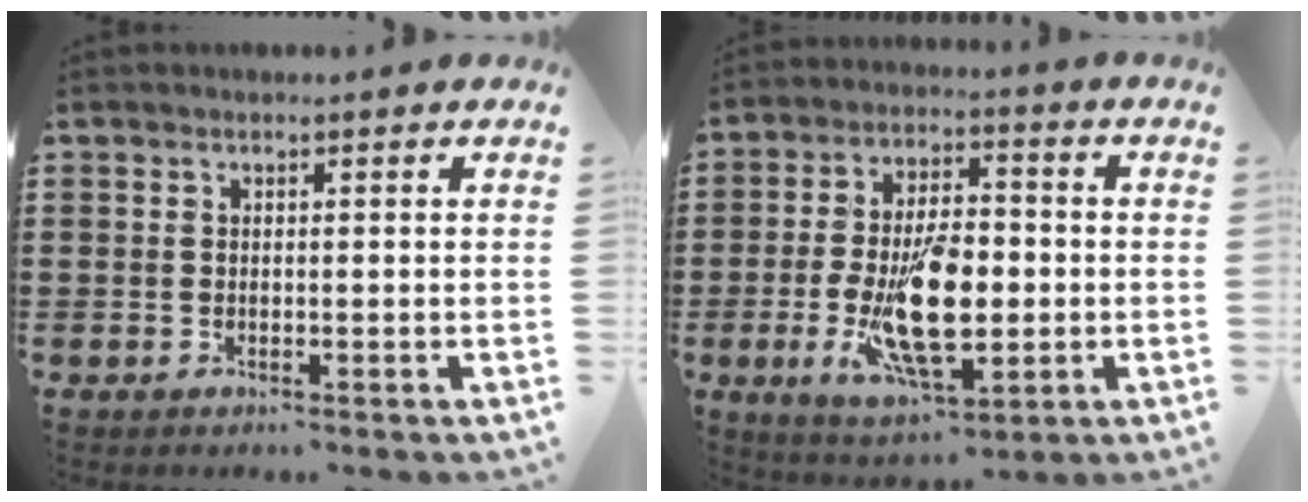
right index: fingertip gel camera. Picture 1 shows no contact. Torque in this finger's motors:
{"motor_torque": [2.14, 0.00, 1.05, 0.21]}